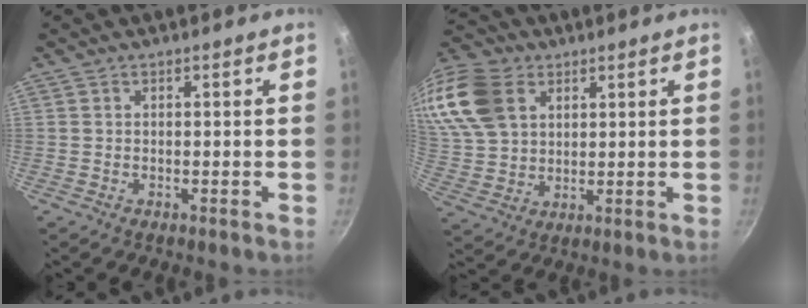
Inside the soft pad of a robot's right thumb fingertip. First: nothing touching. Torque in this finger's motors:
{"motor_torque": [-0.05, 0.40, 0.67, 0.22, 0.43]}